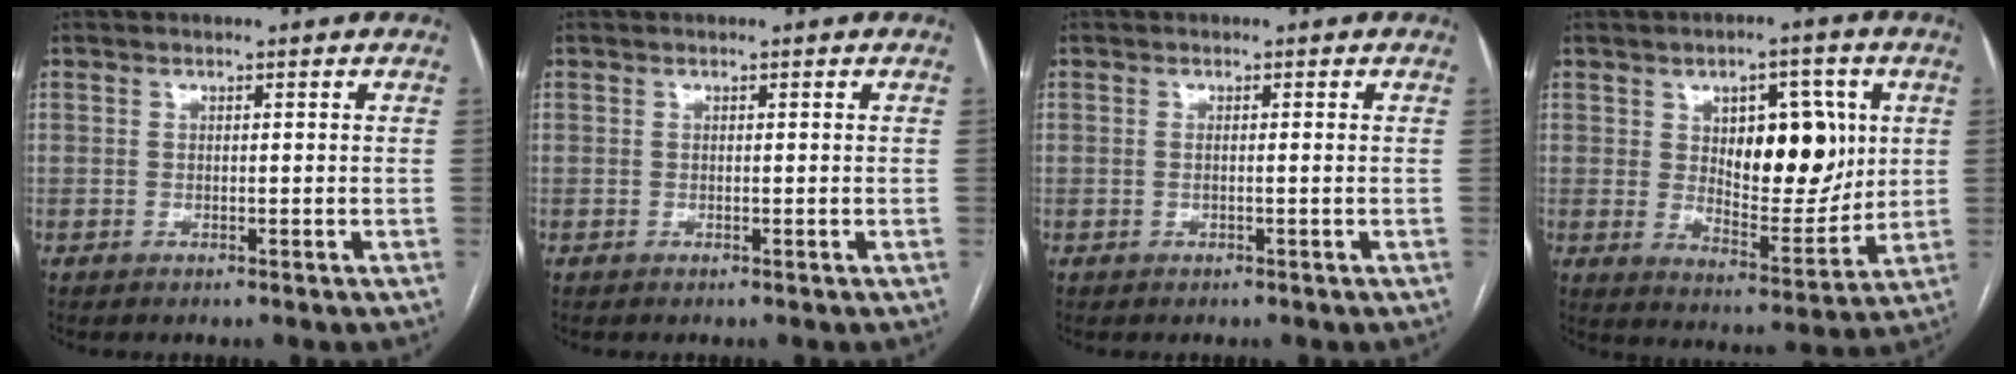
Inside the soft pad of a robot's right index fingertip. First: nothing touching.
{"total": 0.0}
{"total": 0.7, "force": [0.0, -0.1, 0.6], "torque": [-0.013, 0.001, 0.003]}
{"total": 12.8, "force": [3.2, 5.9, 10.8], "torque": [-0.153, 0.005, 0.060]}